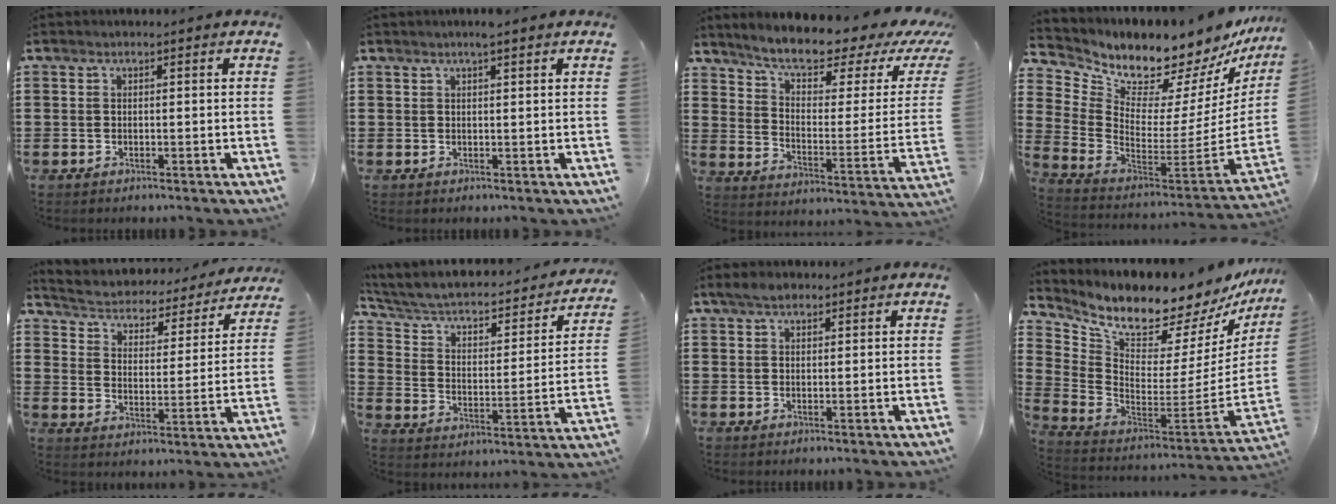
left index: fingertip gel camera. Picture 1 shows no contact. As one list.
[{"total": 2.3, "force": [1.7, 0.0, 1.5], "torque": [-0.031, 0.000, 0.031]}, {"total": 7.0, "force": [5.8, 1.4, 3.8], "torque": [-0.085, -0.043, 0.094]}, {"total": 8.3, "force": [7.8, 2.4, 1.5], "torque": [-0.067, -0.082, 0.131]}, {"total": 2.7, "force": [2.5, 0.8, 0.4], "torque": [-0.028, -0.025, 0.031]}, {"total": 4.6, "force": [3.1, 2.3, 2.5], "torque": [-0.067, -0.028, 0.043]}, {"total": 2.4, "force": [1.8, 1.2, 0.9], "torque": [-0.015, 0.004, 0.032]}, {"total": 8.7, "force": [7.9, 1.9, 2.9], "torque": [-0.091, -0.083, 0.132]}]